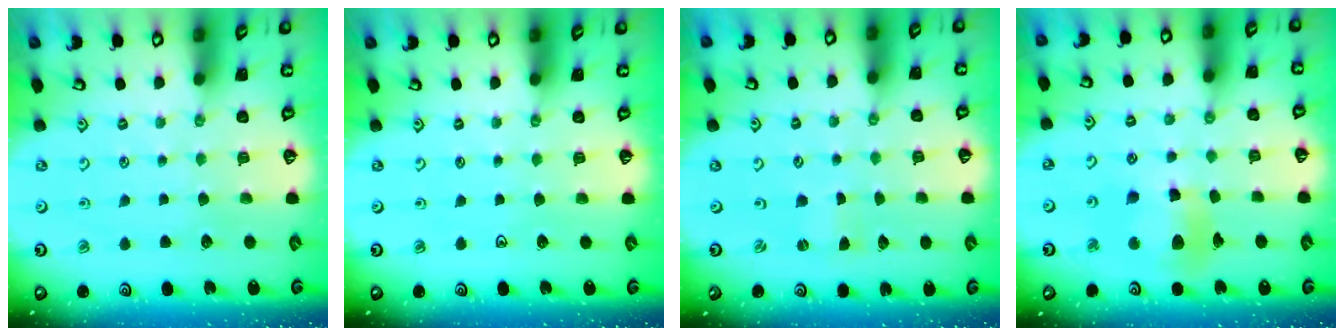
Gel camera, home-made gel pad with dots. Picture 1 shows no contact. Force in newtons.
{"total": 0.0}
{"total": 0.0}
{"total": 11.3, "press": 11.2, "slide": 1.6}